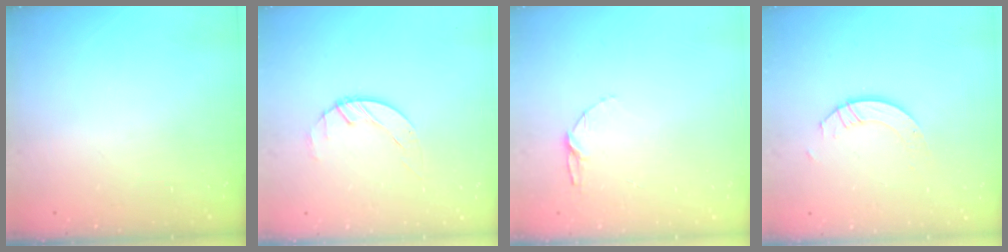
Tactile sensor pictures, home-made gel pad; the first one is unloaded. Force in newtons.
{"total": 1.4, "press": 1.4, "slide": 0.2}
{"total": 5.2, "press": 5.2, "slide": 0.6}
{"total": 4.0, "press": 4.0, "slide": 0.3}